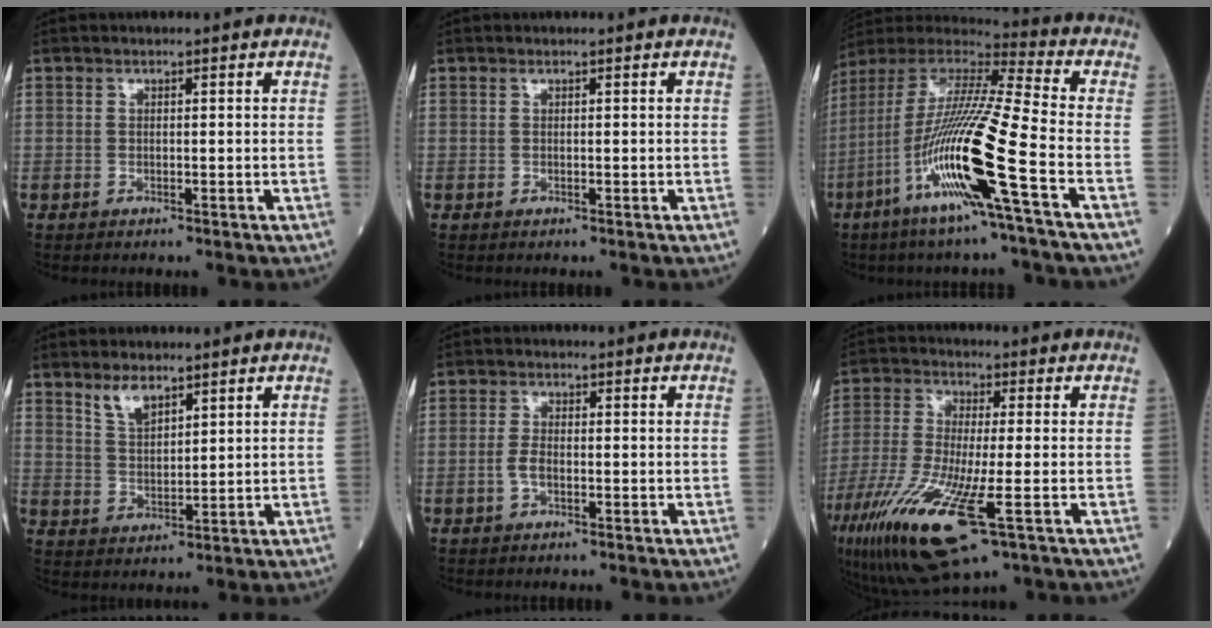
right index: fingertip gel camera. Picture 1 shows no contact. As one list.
[{"total": 0.0}, {"total": 18.9, "force": [-6.9, -0.7, 17.6], "torque": [-0.365, -0.024, -0.144]}, {"total": 4.6, "force": [3.5, 1.7, 2.6], "torque": [-0.054, -0.002, 0.073]}, {"total": 2.3, "force": [-0.7, 1.1, 1.9], "torque": [-0.047, 0.001, -0.012]}, {"total": 16.1, "force": [-6.9, 2.7, 14.3], "torque": [-0.304, -0.046, -0.121]}]